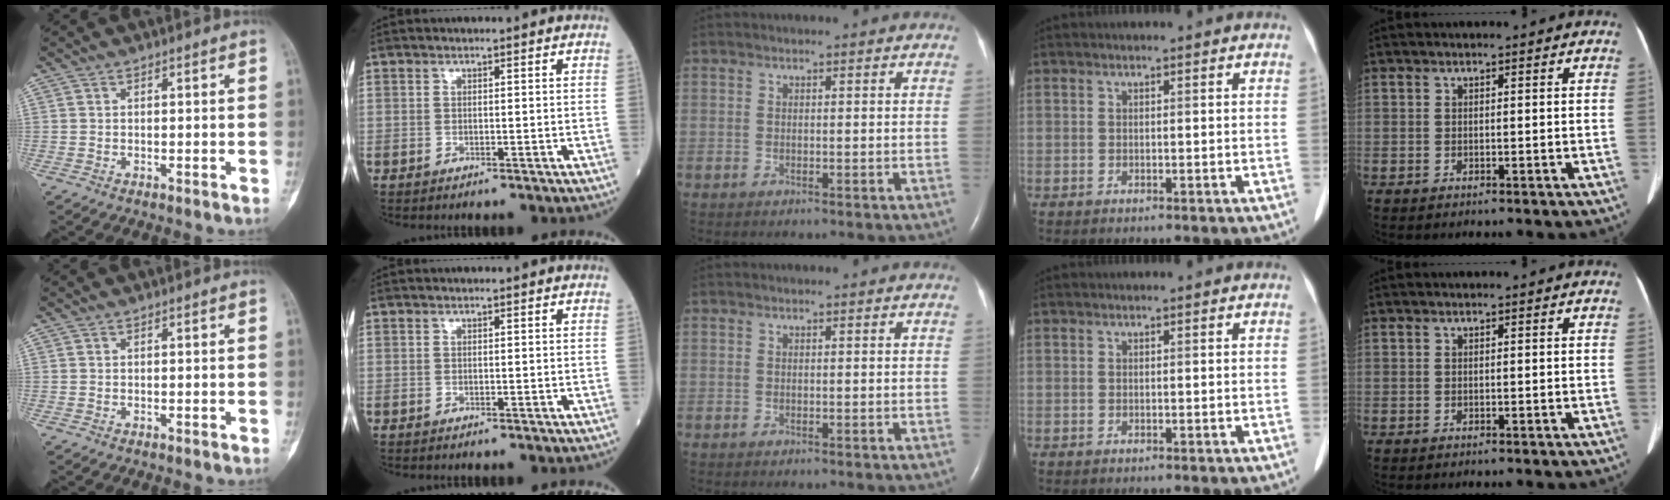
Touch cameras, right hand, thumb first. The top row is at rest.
{}